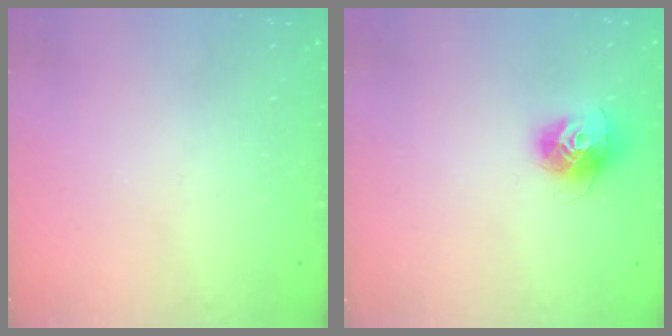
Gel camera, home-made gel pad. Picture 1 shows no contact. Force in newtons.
{"total": 11.8, "press": 11.8, "slide": 0.9}